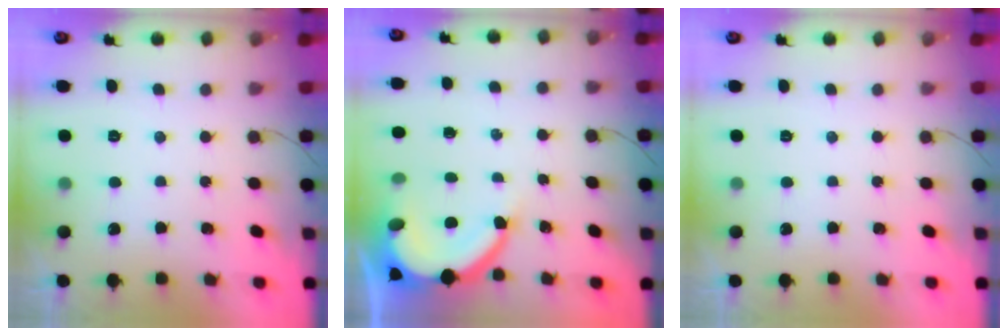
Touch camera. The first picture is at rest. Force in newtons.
{"total": 10.1, "press": 10.1, "slide": 1.0}
{"total": 0.0}